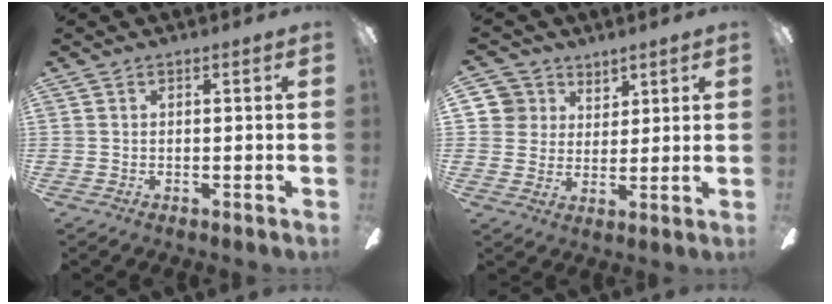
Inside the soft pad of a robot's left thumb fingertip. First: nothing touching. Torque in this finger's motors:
{"motor_torque": [-0.04, 0.01, 0.57, -0.53, -0.03]}